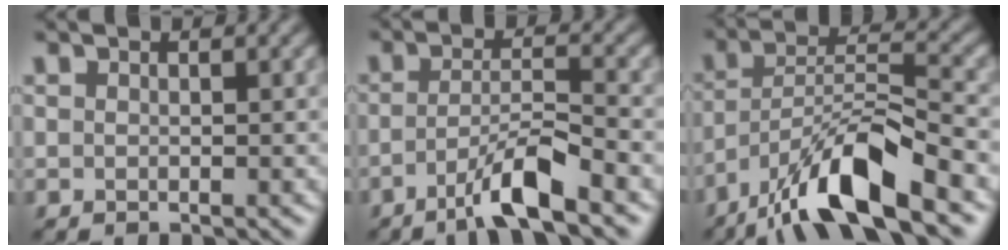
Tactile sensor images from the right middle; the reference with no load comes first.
{"total": 4.9, "force": [-2.9, 0.7, 4.0], "torque": [-0.073, 0.006, -0.060]}
{"total": 10.2, "force": [-6.8, 2.4, 7.2], "torque": [-0.128, 0.011, -0.130]}